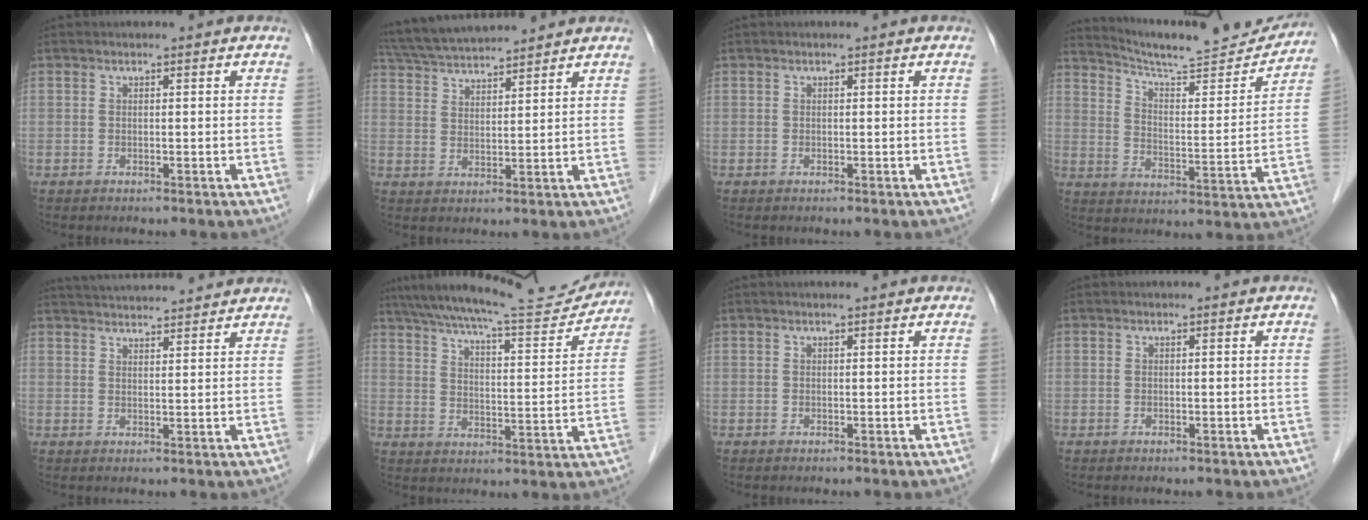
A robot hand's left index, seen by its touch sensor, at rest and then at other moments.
{"total": 10.7, "force": [10.1, 0.6, 3.5], "torque": [-0.074, 0.033, 0.177]}
{"total": 0.0}
{"total": 18.1, "force": [17.4, 1.1, 5.0], "torque": [-0.084, -0.040, 0.248]}
{"total": 12.2, "force": [11.6, 1.0, 3.7], "torque": [-0.064, 0.030, 0.164]}
{"total": 19.2, "force": [17.8, 1.5, 7.1], "torque": [-0.120, -0.011, 0.253]}
{"total": 1.0, "force": [0.9, 0.0, 0.5], "torque": [-0.007, 0.012, 0.016]}
{"total": 0.0}